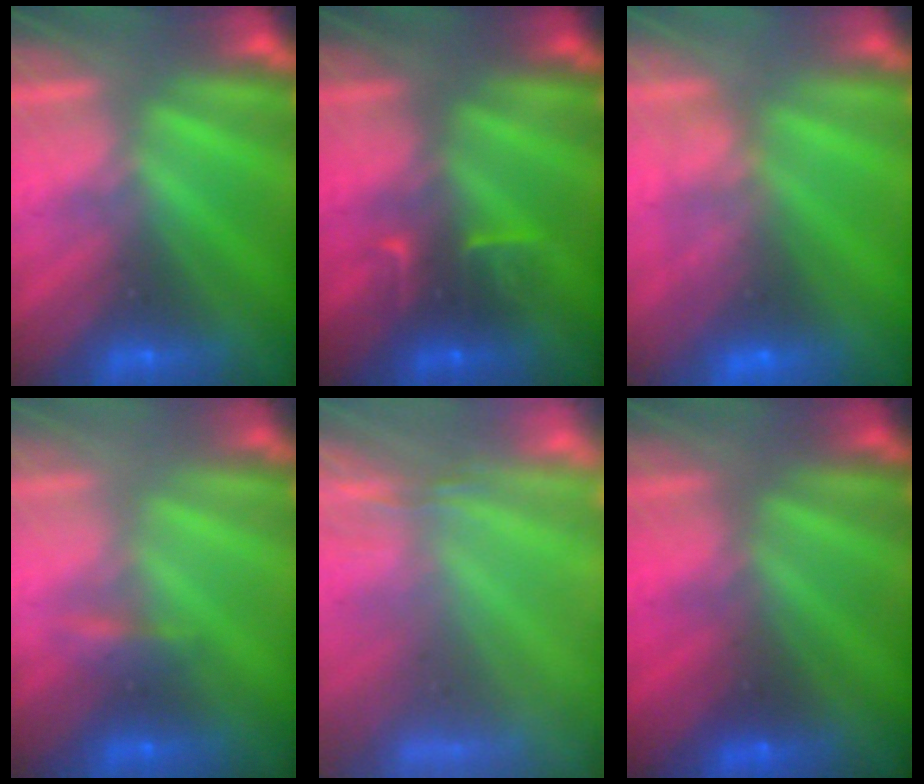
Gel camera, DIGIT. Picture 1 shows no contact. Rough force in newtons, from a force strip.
{"total": 2.4}
{"total": 12.7}
{"total": 2.2}
{"total": 7.3}
{"total": 1.6}